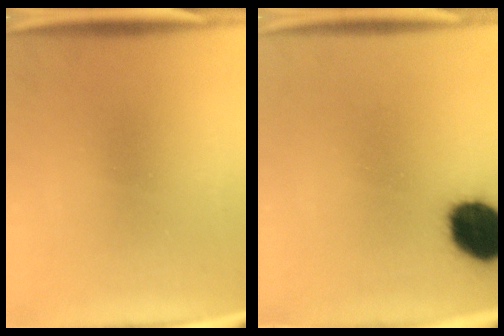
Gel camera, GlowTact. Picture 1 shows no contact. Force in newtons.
{"total": 14.5}